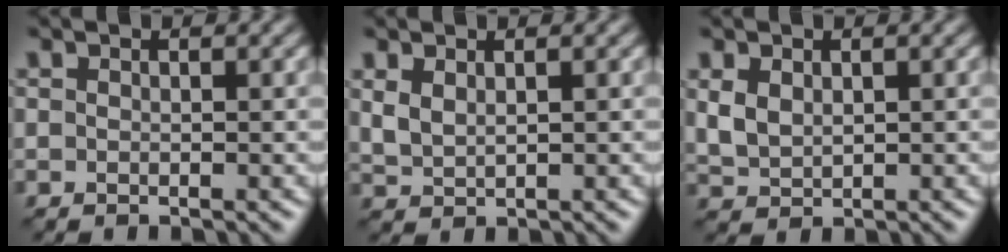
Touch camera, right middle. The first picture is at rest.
{"total": 1.6, "force": [0.8, 0.8, 1.2], "torque": [-0.030, -0.002, 0.022]}
{"total": 2.3, "force": [0.6, 1.6, 1.5], "torque": [-0.038, -0.003, 0.020]}